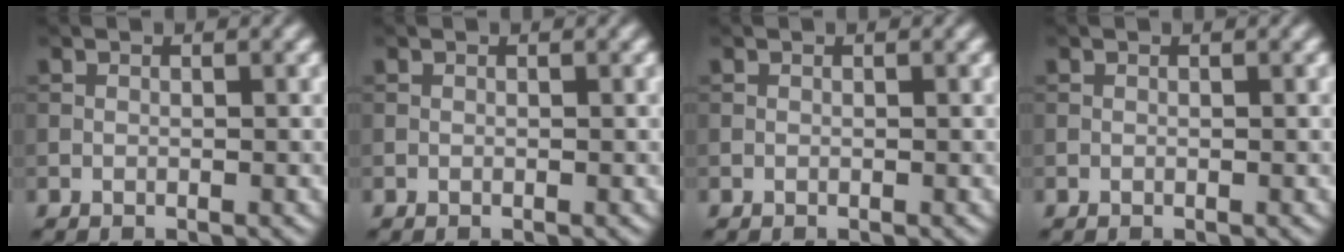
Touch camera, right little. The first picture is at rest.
{"total": 0.0}
{"total": 0.0}
{"total": 0.0}